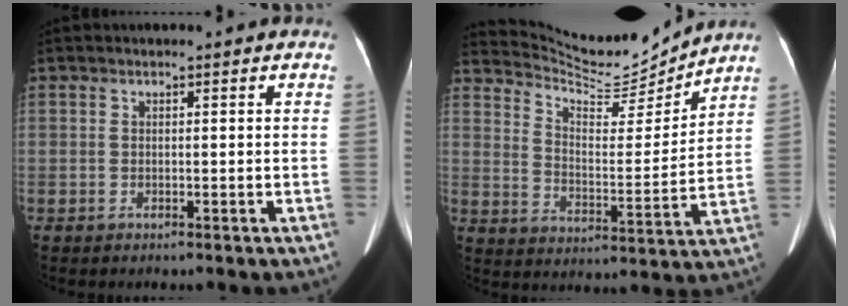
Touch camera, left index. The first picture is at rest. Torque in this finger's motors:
{"motor_torque": [-0.59, -0.73, -0.24, -0.04]}